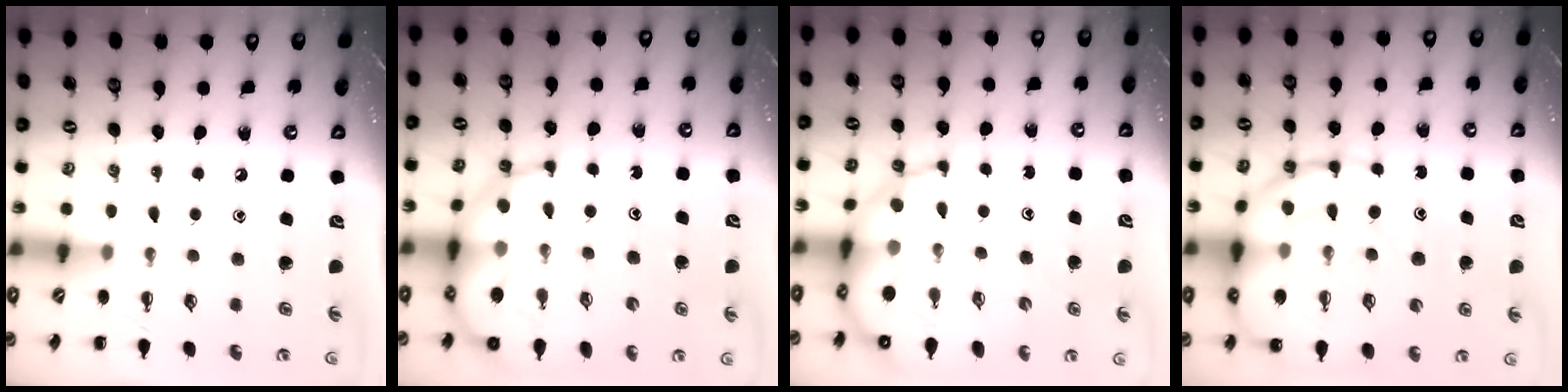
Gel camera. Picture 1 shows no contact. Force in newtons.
{"total": 15.1, "press": 14.7, "slide": 3.7}
{"total": 13.1, "press": 12.6, "slide": 3.8}
{"total": 23.2, "press": 23.0, "slide": 3.4}